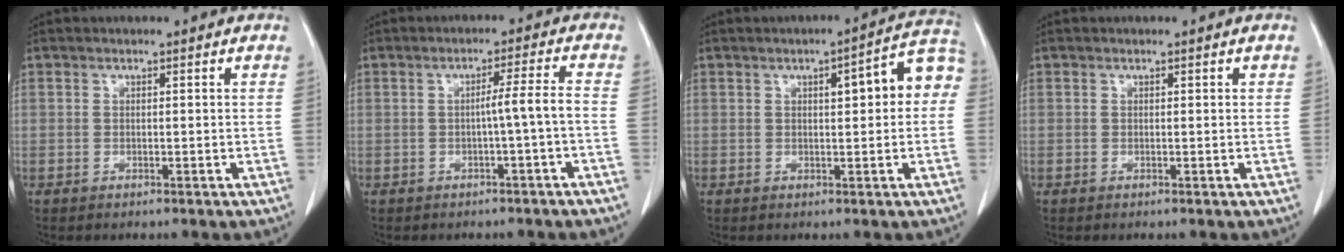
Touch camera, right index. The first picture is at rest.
{"total": 3.6, "force": [-1.1, -0.9, 3.2], "torque": [-0.049, 0.005, -0.017]}
{"total": 7.7, "force": [1.2, 1.9, 7.3], "torque": [-0.090, 0.032, 0.010]}
{"total": 0.0}